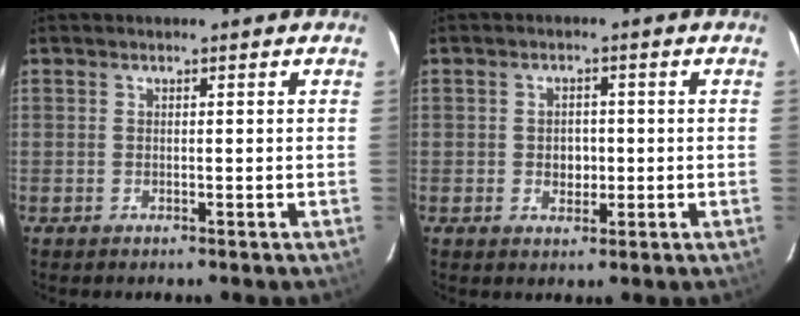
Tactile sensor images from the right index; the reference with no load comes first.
{"total": 3.0, "force": [-0.3, 2.5, 1.6], "torque": [-0.026, 0.006, -0.004]}